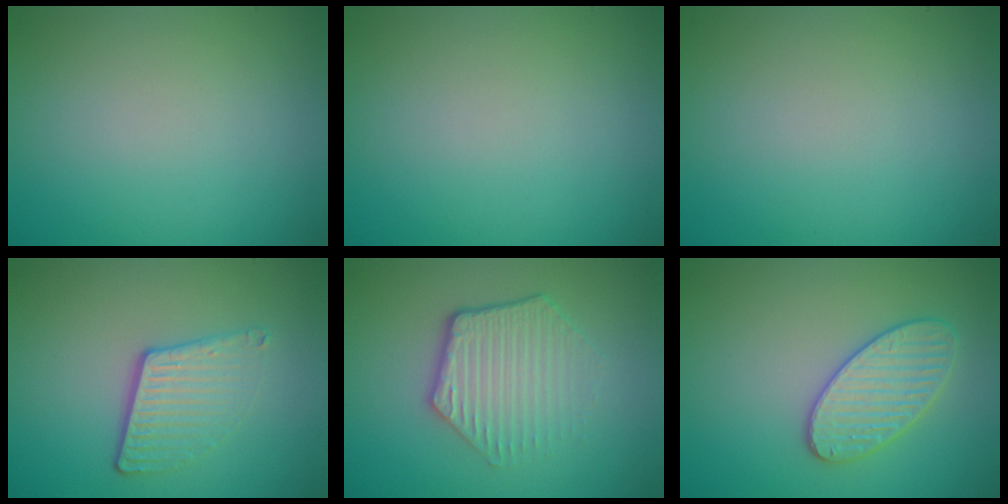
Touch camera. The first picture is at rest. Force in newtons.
{"total": 0.0}
{"total": 0.0}
{"total": 3.8, "press": 2.6, "slide": 2.8}
{"total": 4.5, "press": 3.3, "slide": 3.1}
{"total": 3.5, "press": 3.5, "slide": 0.3}